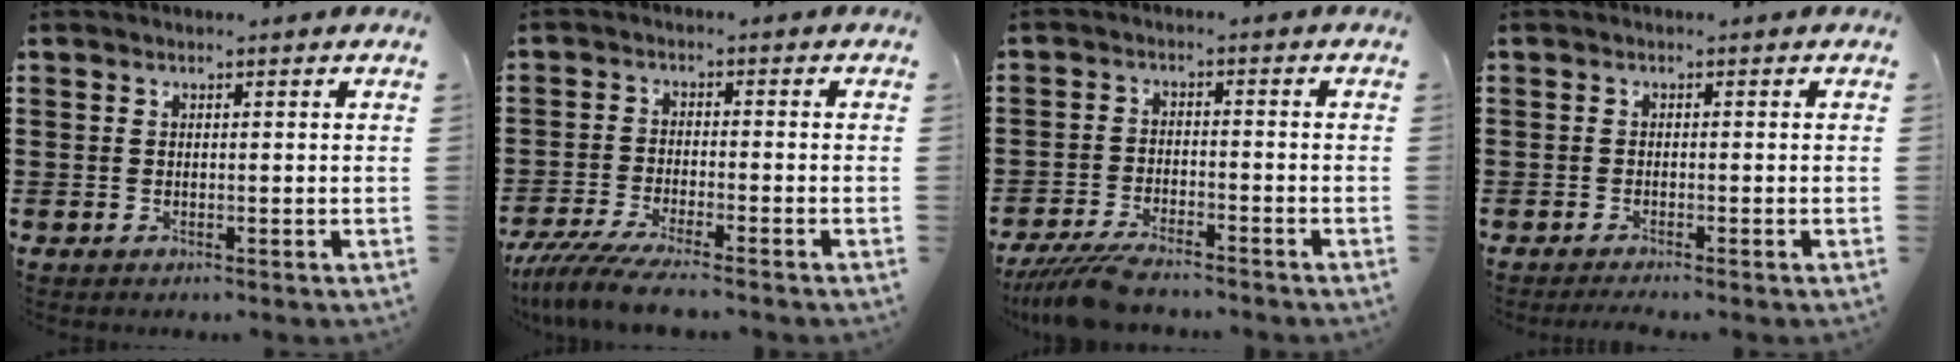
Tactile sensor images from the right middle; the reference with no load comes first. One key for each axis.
{"total": 5.1, "fx": -4.6, "fy": -0.3, "fz": 2.2, "tx": -0.065, "ty": -0.025, "tz": -0.094}
{"total": 5.4, "fx": -5.0, "fy": 0.5, "fz": 2.1, "tx": -0.051, "ty": -0.007, "tz": -0.098}
{"total": 0.7, "fx": -0.6, "fy": -0.2, "fz": 0.2, "tx": -0.006, "ty": -0.004, "tz": -0.012}